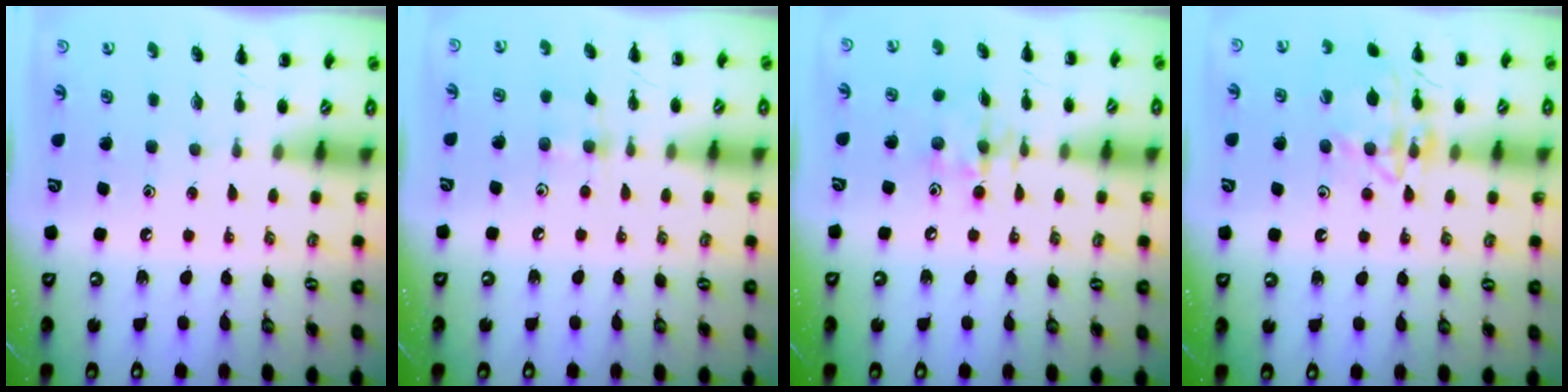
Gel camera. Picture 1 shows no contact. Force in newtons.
{"total": 5.3, "press": 5.1, "slide": 1.1}
{"total": 8.7, "press": 8.7, "slide": 0.8}
{"total": 14.1, "press": 14.1, "slide": 1.0}